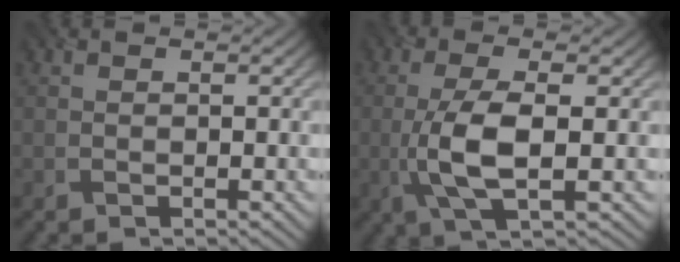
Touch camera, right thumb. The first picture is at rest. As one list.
[{"total": 6.6, "force": [-0.8, 2.1, 6.2], "torque": [-0.137, -0.001, -0.020]}]